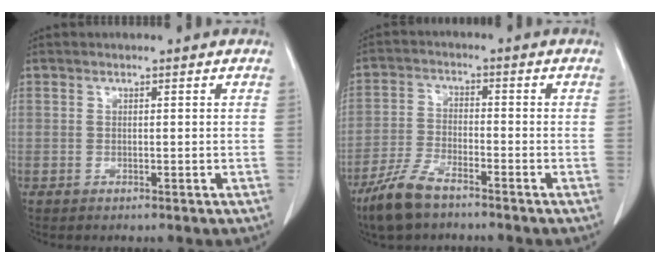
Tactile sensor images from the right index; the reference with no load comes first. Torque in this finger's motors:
{"motor_torque": [0.31, -0.24, 0.24, 0.04]}